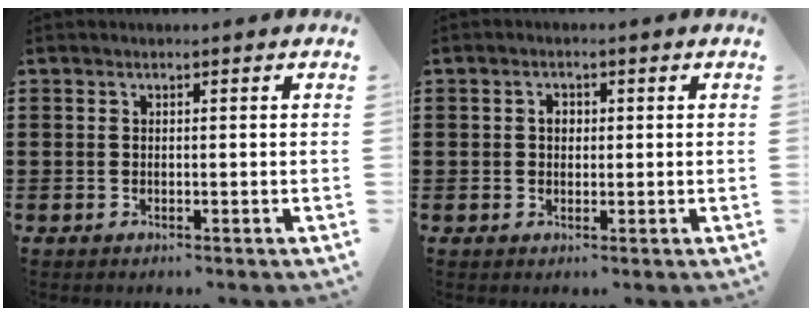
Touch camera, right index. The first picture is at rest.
{"total": 1.7, "force": [0.2, 1.3, 1.1], "torque": [-0.024, 0.009, 0.003]}